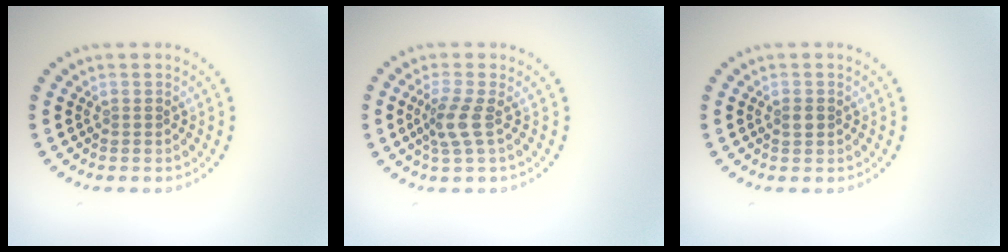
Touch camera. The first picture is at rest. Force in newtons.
{"total": 2.4, "press": 1.8, "slide": 1.6}
{"total": 1.2, "press": 1.2, "slide": 0.0}